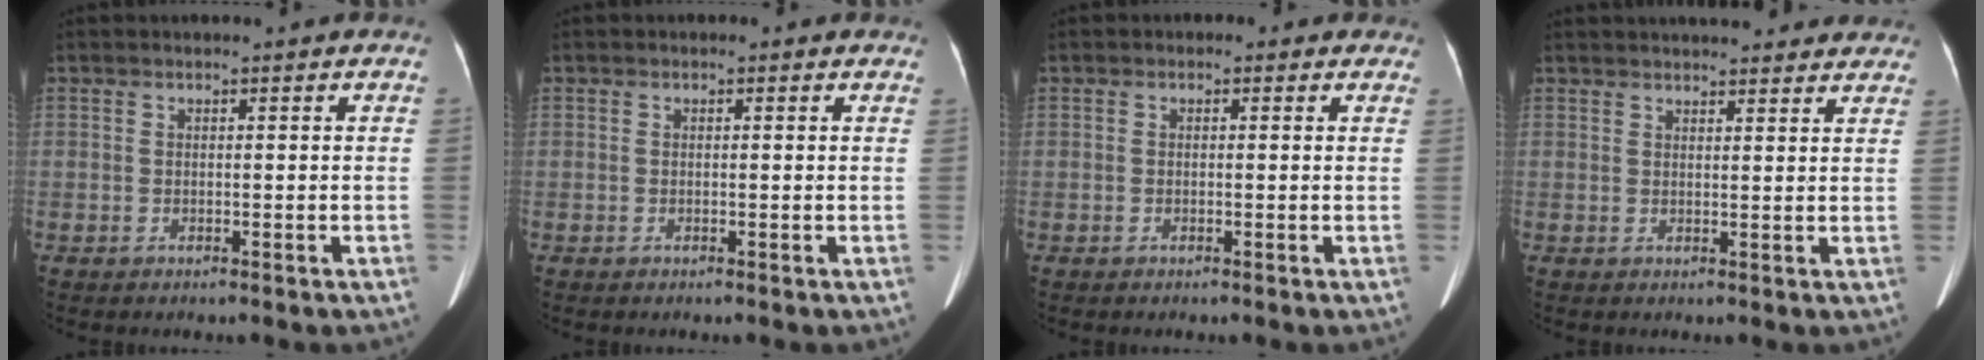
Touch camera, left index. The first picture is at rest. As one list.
[{"total": 0.0}, {"total": 1.0, "force": [0.3, 0.8, 0.4], "torque": [0.000, 0.008, -0.005]}, {"total": 15.0, "force": [13.6, 3.8, 5.2], "torque": [-0.053, 0.035, 0.163]}]